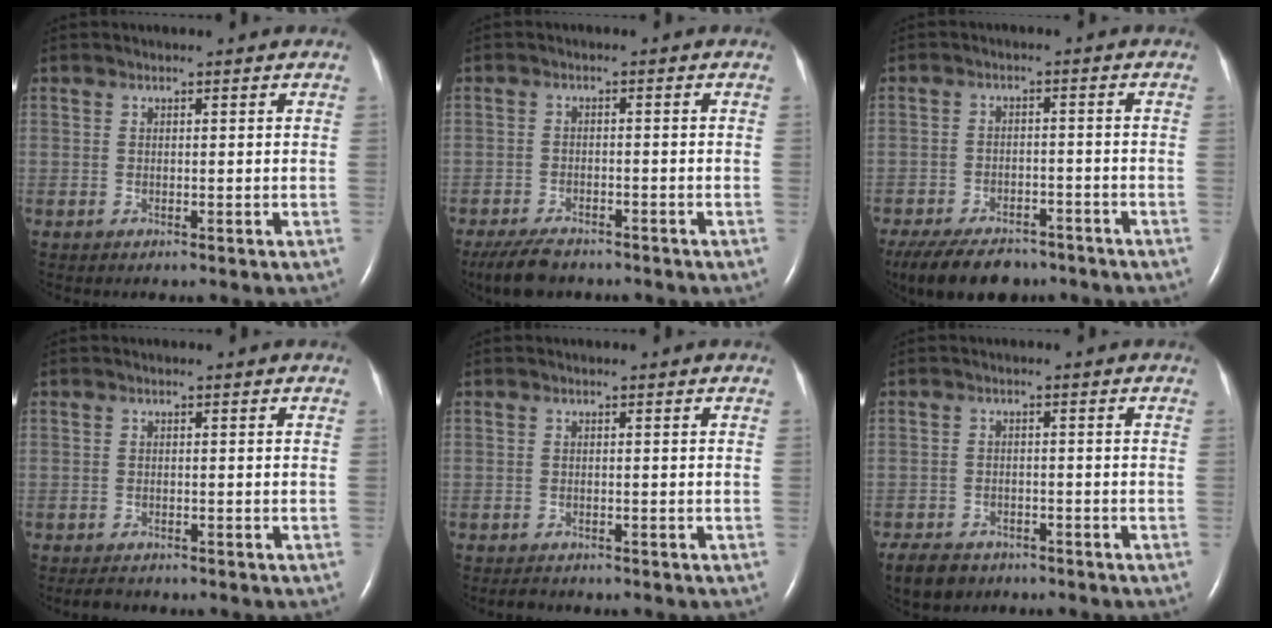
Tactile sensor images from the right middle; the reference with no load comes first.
{"total": 6.1, "force": [-5.0, 2.1, 2.7], "torque": [-0.054, -0.012, -0.083]}
{"total": 11.1, "force": [-8.8, 4.9, 4.7], "torque": [-0.090, -0.010, -0.132]}
{"total": 1.7, "force": [-1.5, 0.7, 0.5], "torque": [-0.016, -0.004, -0.021]}
{"total": 1.3, "force": [-1.2, 0.5, 0.2], "torque": [-0.011, -0.004, -0.017]}
{"total": 5.7, "force": [-4.4, 3.3, 1.2], "torque": [-0.024, -0.003, -0.072]}